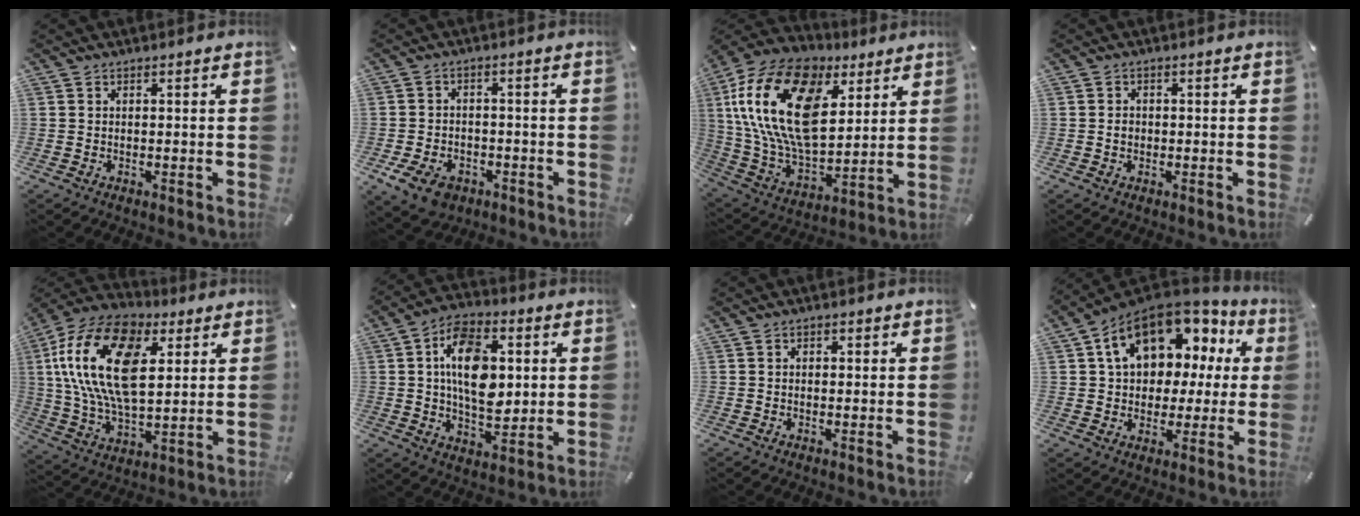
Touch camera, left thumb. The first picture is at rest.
{"total": 7.2, "force": [-3.8, 5.0, 3.6], "torque": [-0.077, 0.017, -0.070]}
{"total": 23.5, "force": [8.4, 14.5, 16.5], "torque": [-0.359, -0.038, 0.146]}
{"total": 1.8, "force": [-0.3, 1.4, 1.1], "torque": [-0.022, 0.004, -0.006]}
{"total": 22.7, "force": [6.2, 13.6, 17.1], "torque": [-0.380, -0.006, 0.100]}
{"total": 15.2, "force": [2.2, 9.8, 11.4], "torque": [-0.196, 0.008, 0.037]}
{"total": 1.0, "force": [0.1, 0.8, 0.7], "torque": [-0.005, 0.002, -0.002]}
{"total": 15.7, "force": [6.8, 10.9, 9.0], "torque": [-0.147, -0.034, 0.125]}